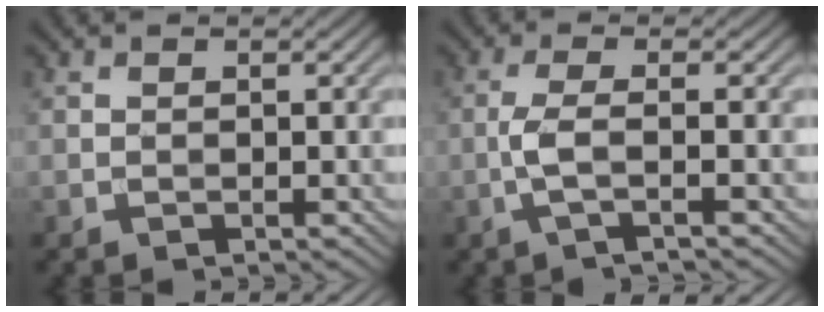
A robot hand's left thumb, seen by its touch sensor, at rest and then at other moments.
{"total": 3.4, "force": [-1.0, 0.5, 3.2], "torque": [-0.063, 0.009, -0.035]}